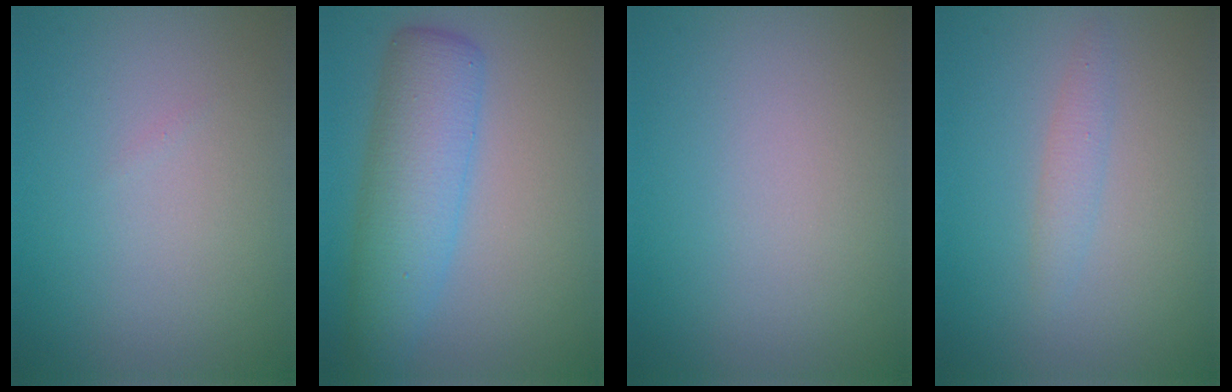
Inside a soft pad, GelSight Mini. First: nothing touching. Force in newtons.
{"total": 6.1, "press": 6.1, "slide": 0.2}
{"total": 0.0}
{"total": 1.4, "press": 1.4, "slide": 0.0}